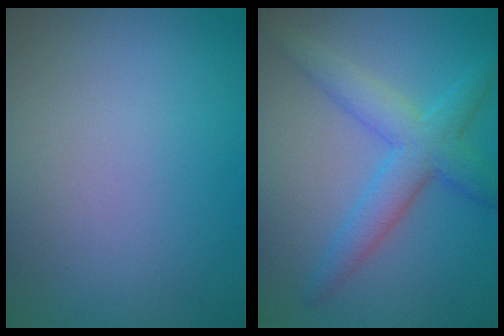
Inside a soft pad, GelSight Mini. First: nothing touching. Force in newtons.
{"total": 4.4, "press": 4.4, "slide": 0.0}